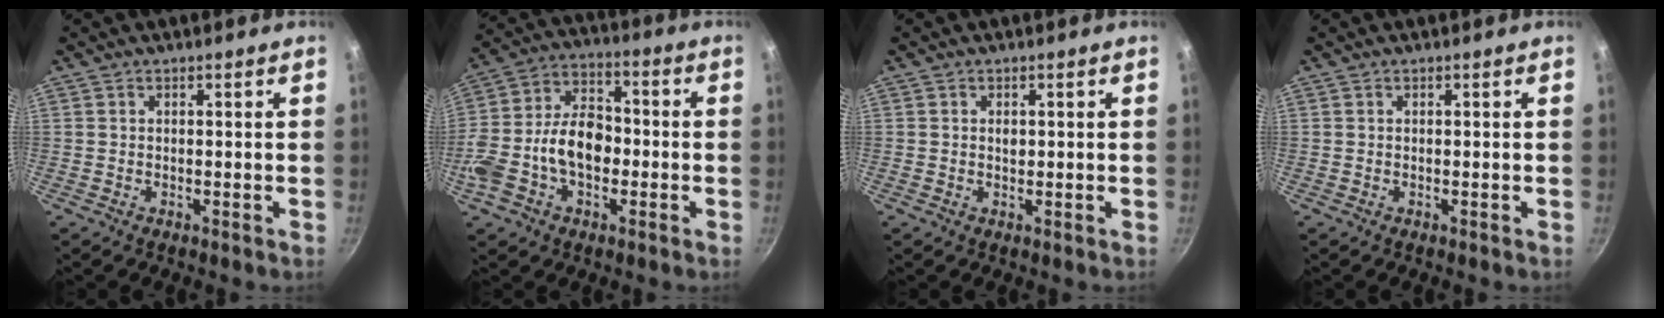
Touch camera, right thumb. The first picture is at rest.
{"total": 15.4, "force": [-2.9, 10.1, 11.2], "torque": [-0.178, 0.043, -0.066]}
{"total": 1.1, "force": [0.2, 0.8, 0.7], "torque": [-0.008, 0.001, 0.003]}
{"total": 0.0}